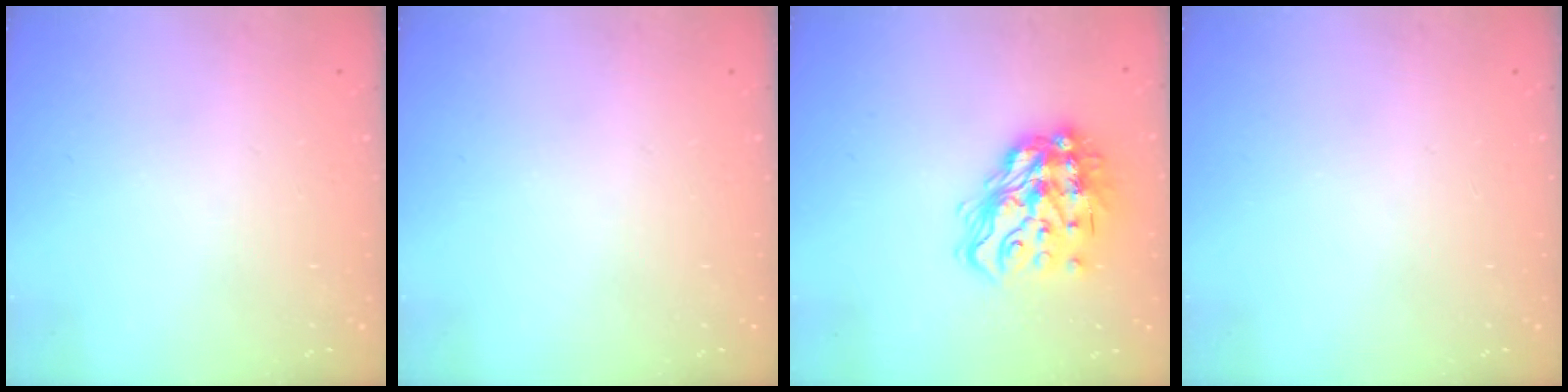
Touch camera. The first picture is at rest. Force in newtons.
{"total": 0.0}
{"total": 17.1, "press": 17.1, "slide": 1.4}
{"total": 0.0}